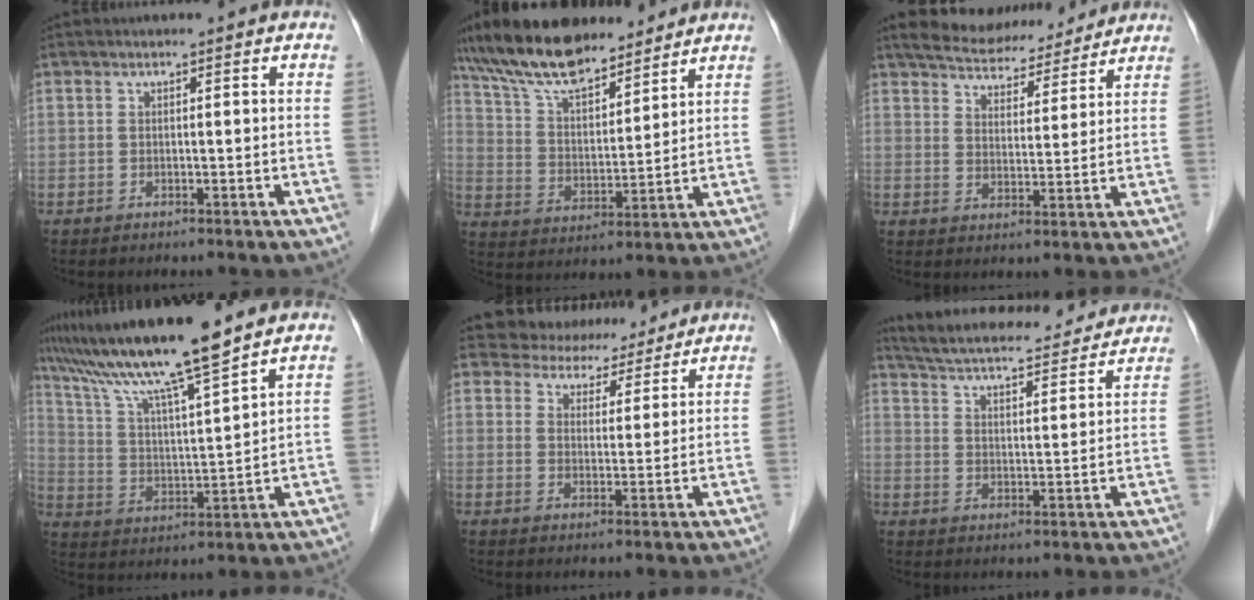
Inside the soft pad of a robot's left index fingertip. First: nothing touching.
{"total": 13.9, "force": [12.1, 3.8, 5.8], "torque": [-0.110, 0.022, 0.222]}
{"total": 12.7, "force": [11.7, 3.4, 3.4], "torque": [-0.044, 0.017, 0.170]}
{"total": 15.0, "force": [12.4, -0.8, 8.3], "torque": [-0.152, 0.008, 0.222]}
{"total": 9.0, "force": [8.3, 3.5, 0.0], "torque": [0.015, 0.012, 0.102]}
{"total": 21.1, "force": [19.3, 4.3, 7.3], "torque": [-0.125, 0.016, 0.265]}